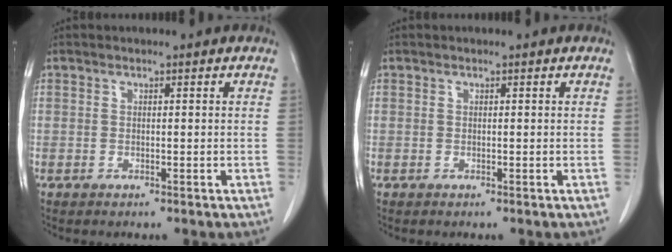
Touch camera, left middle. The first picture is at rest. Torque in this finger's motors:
{"motor_torque": [-0.01, -0.01, 0.04, 0.00]}